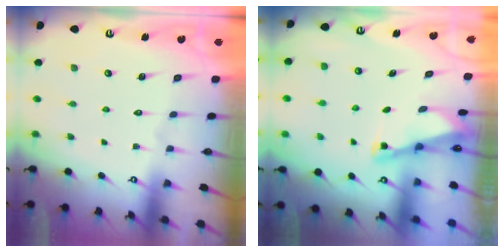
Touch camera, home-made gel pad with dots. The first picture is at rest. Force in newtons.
{"total": 1.9, "press": 1.9, "slide": 0.4}